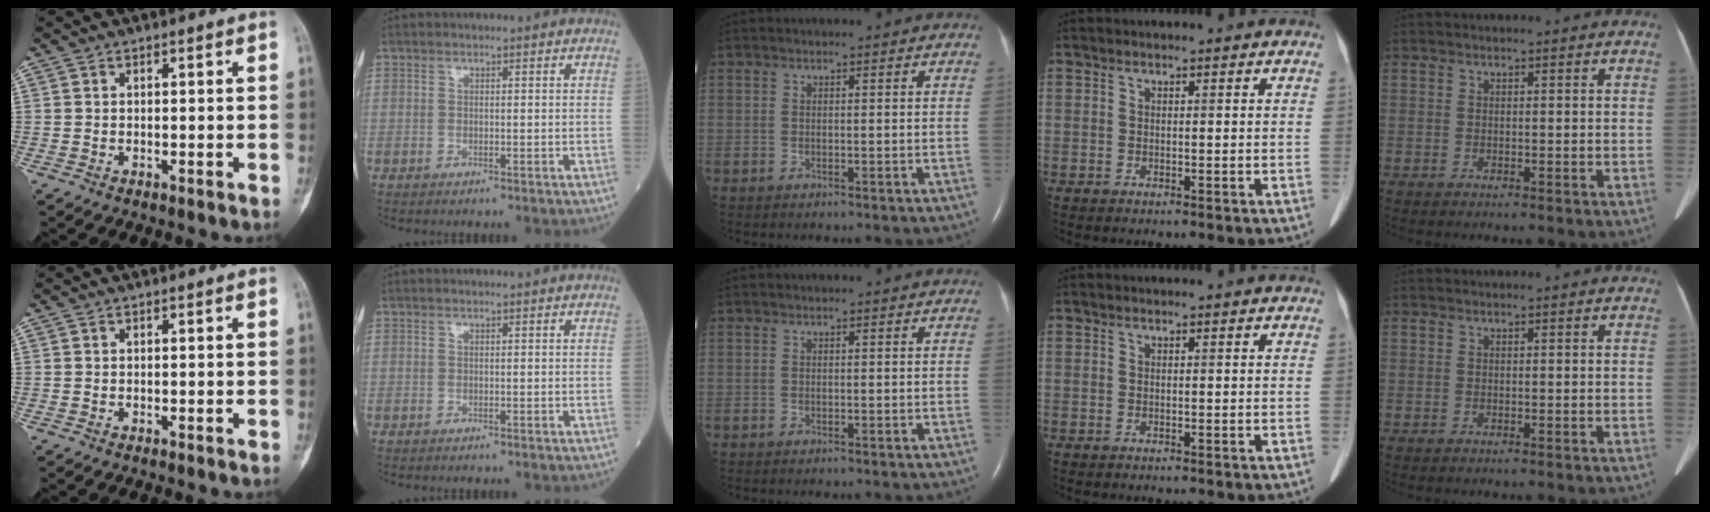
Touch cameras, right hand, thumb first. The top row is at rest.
{}